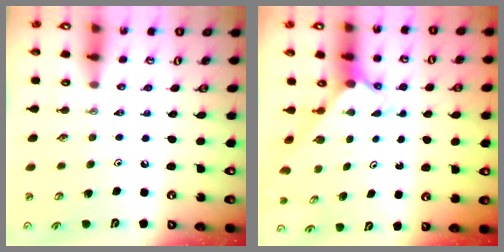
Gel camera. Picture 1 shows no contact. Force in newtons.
{"total": 2.3, "press": 2.3, "slide": 0.2}